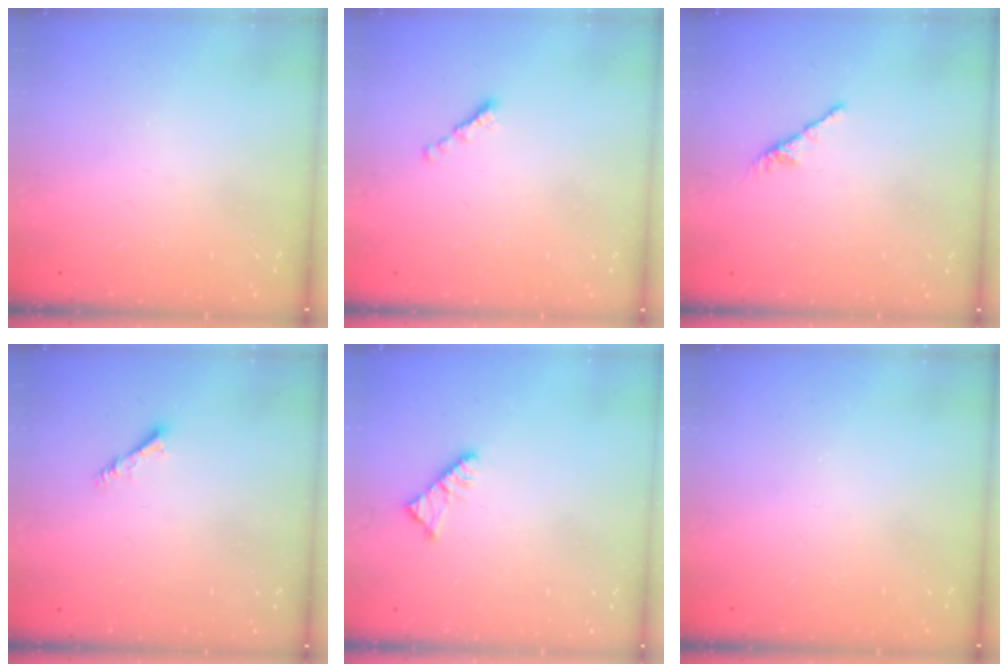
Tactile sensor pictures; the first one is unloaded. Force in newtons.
{"total": 0.0}
{"total": 0.0}
{"total": 3.0, "press": 2.9, "slide": 0.6}
{"total": 5.2, "press": 5.2, "slide": 0.6}
{"total": 0.0}